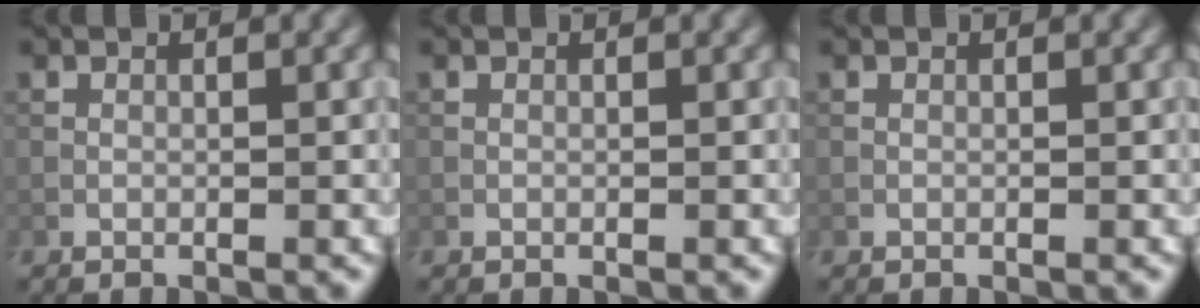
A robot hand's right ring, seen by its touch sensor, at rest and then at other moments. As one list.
[{"total": 0.0}, {"total": 0.0}]